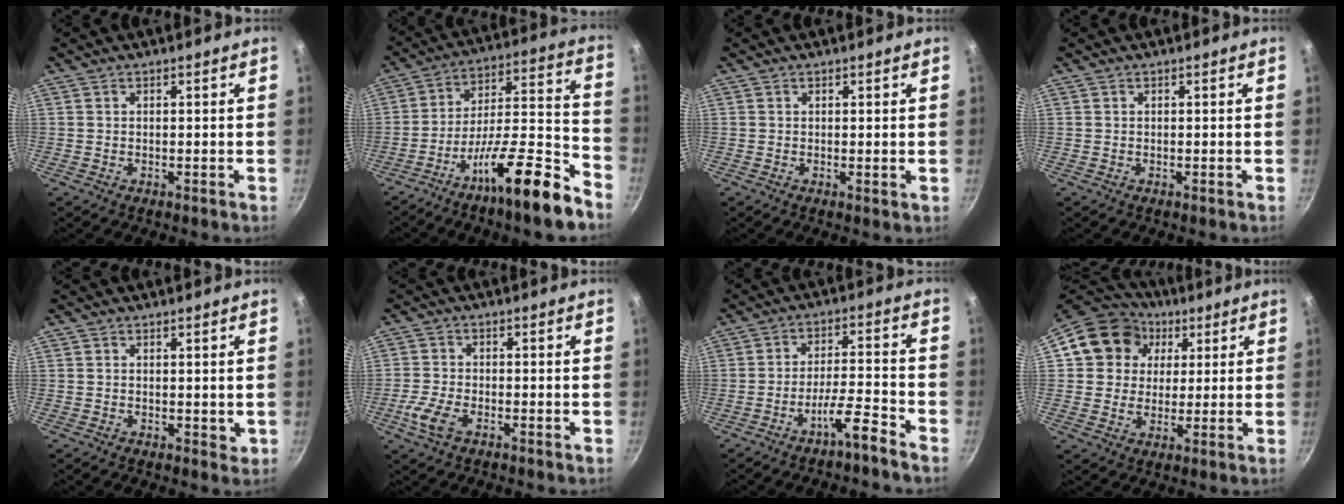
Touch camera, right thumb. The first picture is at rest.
{"total": 19.0, "force": [-12.2, 3.7, 14.1], "torque": [-0.196, 0.094, -0.210]}
{"total": 0.6, "force": [0.2, 0.2, 0.6], "torque": [-0.010, -0.003, 0.002]}
{"total": 0.0}
{"total": 1.8, "force": [0.4, 1.0, 1.4], "torque": [-0.015, -0.002, 0.007]}
{"total": 5.3, "force": [-2.3, 2.6, 3.9], "torque": [-0.087, 0.009, -0.051]}
{"total": 6.8, "force": [-4.9, 0.5, 4.6], "torque": [-0.082, 0.041, -0.082]}
{"total": 14.1, "force": [4.3, 12.3, 5.3], "torque": [-0.068, 0.016, 0.063]}